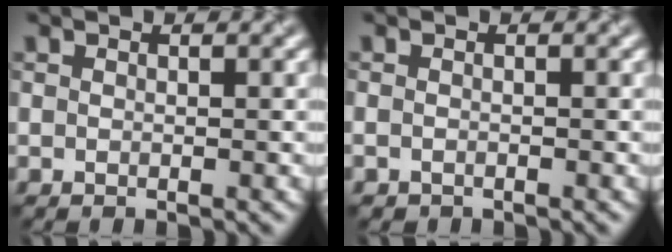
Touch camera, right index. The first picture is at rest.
{"total": 0.6, "force": [-0.6, 0.1, -0.1], "torque": [0.001, -0.007, -0.010]}